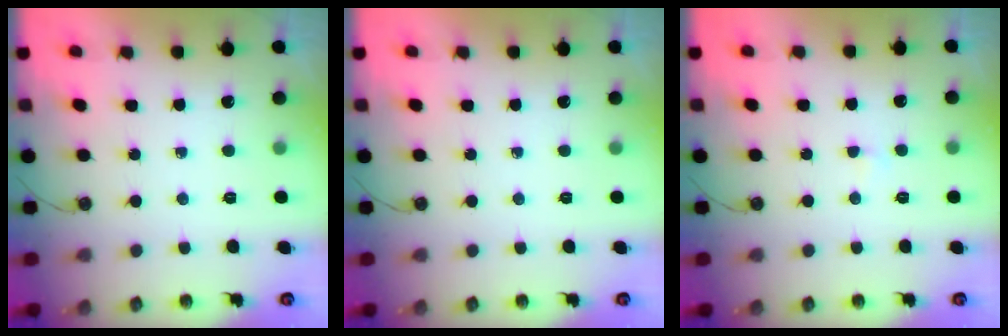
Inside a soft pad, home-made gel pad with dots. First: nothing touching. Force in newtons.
{"total": 0.0}
{"total": 1.7, "press": 1.7, "slide": 0.3}